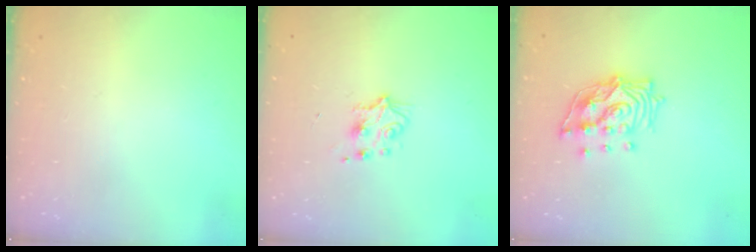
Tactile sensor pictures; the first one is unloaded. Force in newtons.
{"total": 5.5, "press": 5.4, "slide": 0.7}
{"total": 14.5, "press": 14.4, "slide": 1.6}